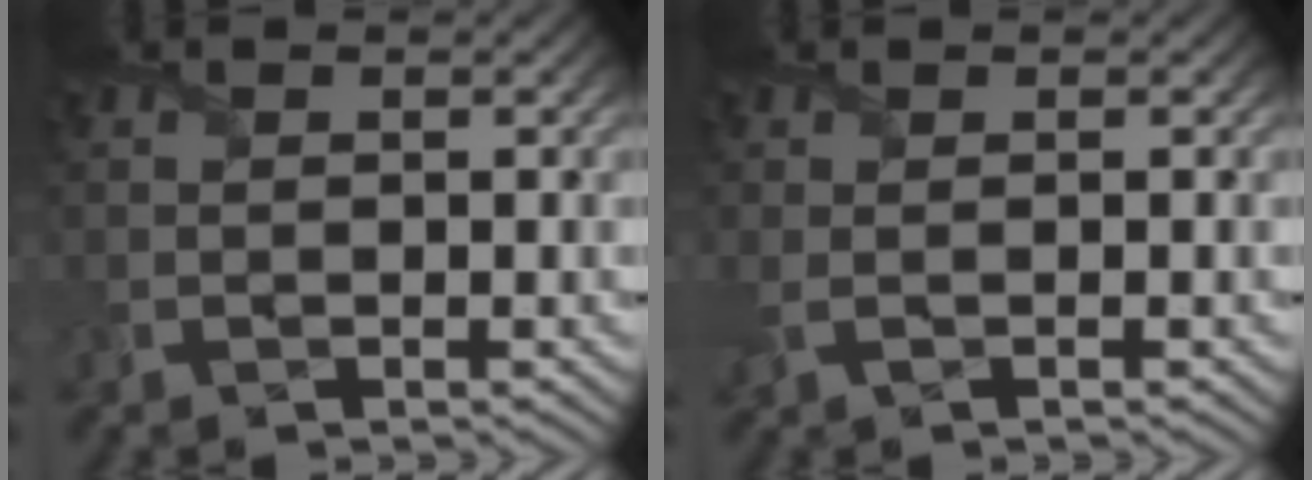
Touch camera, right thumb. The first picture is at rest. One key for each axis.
{"total": 1.2, "fx": 0.1, "fy": 0.5, "fz": 1.1, "tx": -0.027, "ty": 0.000, "tz": 0.002}